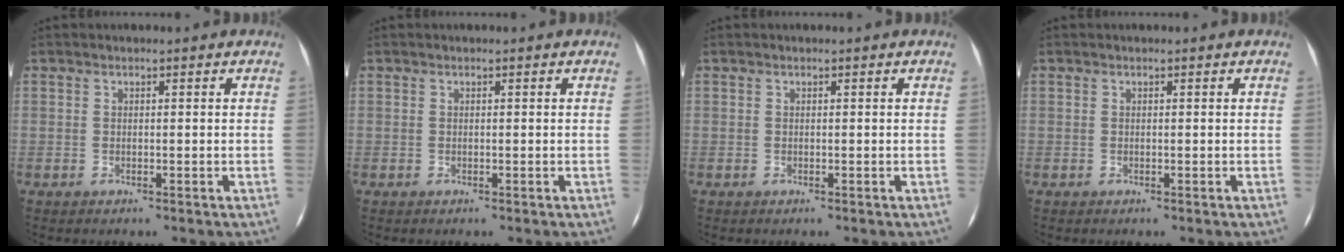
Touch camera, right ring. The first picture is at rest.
{"total": 0.0}
{"total": 0.0}
{"total": 0.0}